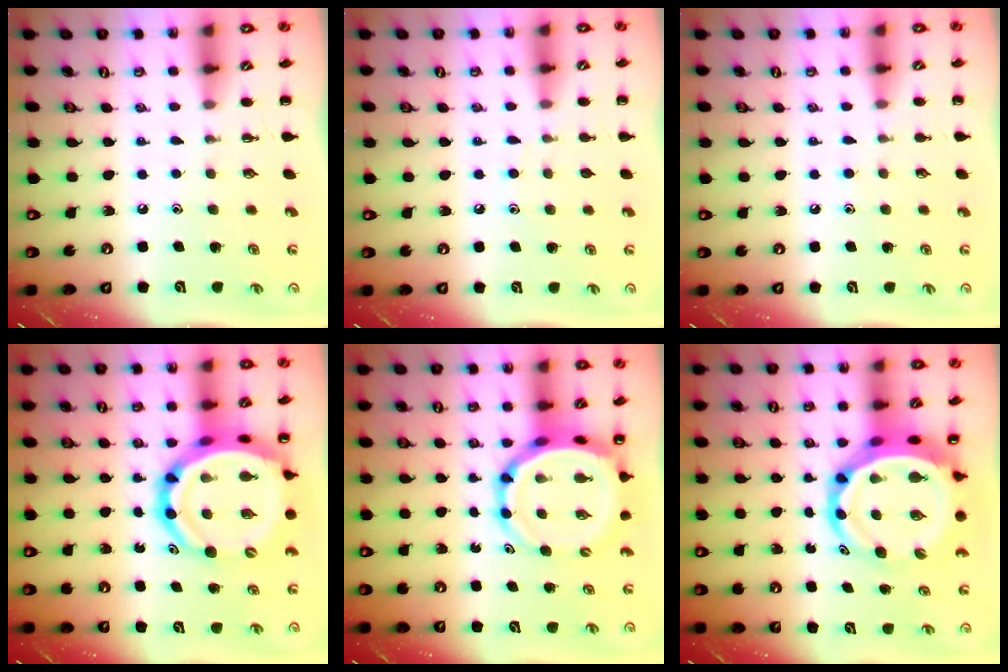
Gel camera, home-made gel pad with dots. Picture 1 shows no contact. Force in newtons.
{"total": 4.9, "press": 4.6, "slide": 1.7}
{"total": 5.9, "press": 5.4, "slide": 2.3}
{"total": 19.9, "press": 19.2, "slide": 5.2}
{"total": 10.5, "press": 10.0, "slide": 3.2}
{"total": 12.8, "press": 12.2, "slide": 3.6}